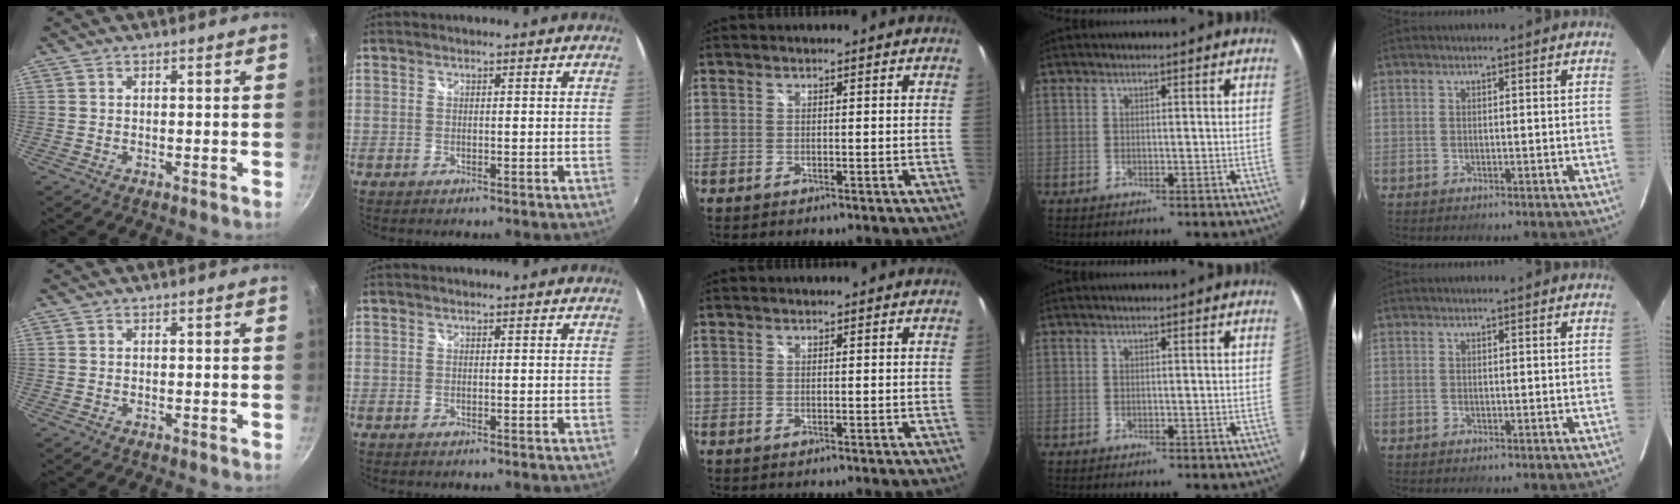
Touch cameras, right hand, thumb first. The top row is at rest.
{}